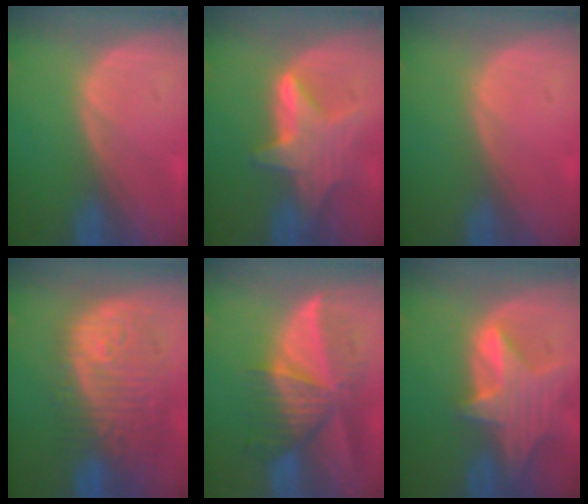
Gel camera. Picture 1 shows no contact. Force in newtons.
{"total": 6.8, "press": 6.8, "slide": 0.1}
{"total": 0.0}
{"total": 12.0, "press": 10.7, "slide": 5.4}
{"total": 9.4, "press": 8.4, "slide": 4.2}
{"total": 8.4, "press": 7.6, "slide": 3.5}